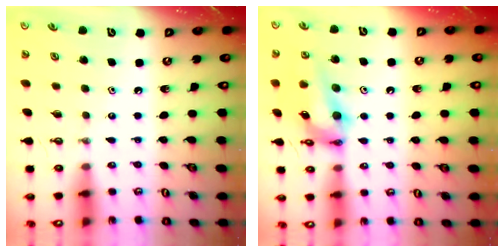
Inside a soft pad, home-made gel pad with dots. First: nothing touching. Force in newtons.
{"total": 14.8, "press": 14.8, "slide": 1.3}